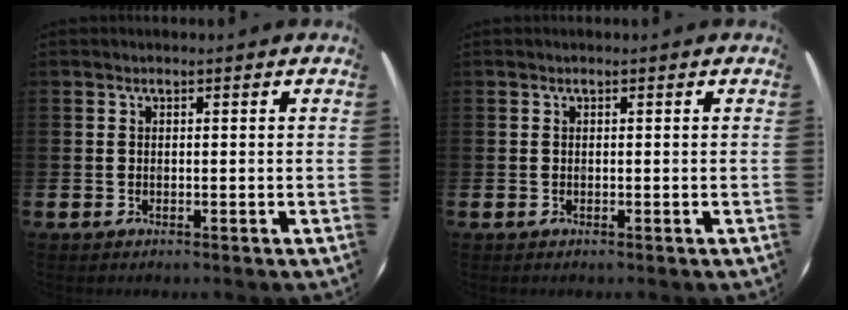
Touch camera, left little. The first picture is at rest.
{"total": 0.0}